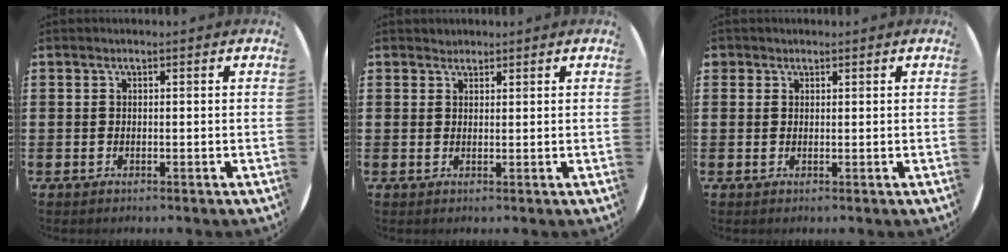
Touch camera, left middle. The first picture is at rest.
{"total": 1.1, "force": [1.1, 0.3, -0.2], "torque": [0.003, 0.003, 0.021]}
{"total": 0.9, "force": [0.7, 0.4, -0.1], "torque": [0.001, 0.003, 0.015]}